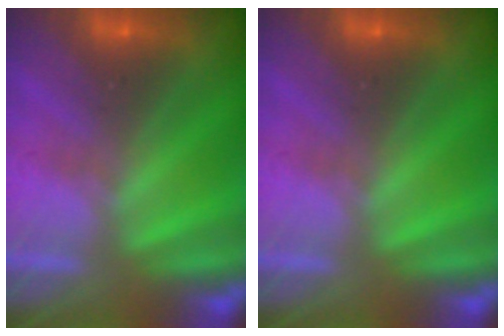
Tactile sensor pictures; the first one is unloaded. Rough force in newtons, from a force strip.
{"total": 0.0}